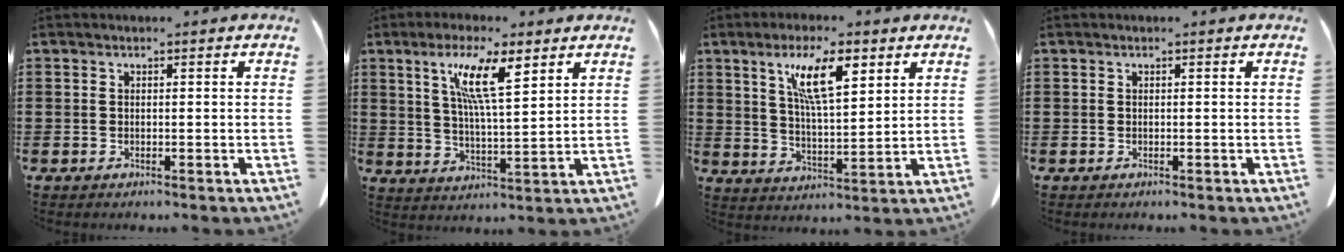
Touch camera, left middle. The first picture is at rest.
{"total": 9.0, "force": [5.3, 1.4, 7.2], "torque": [-0.145, -0.011, 0.088]}
{"total": 9.6, "force": [5.3, 2.7, 7.5], "torque": [-0.149, -0.002, 0.091]}
{"total": 0.0}